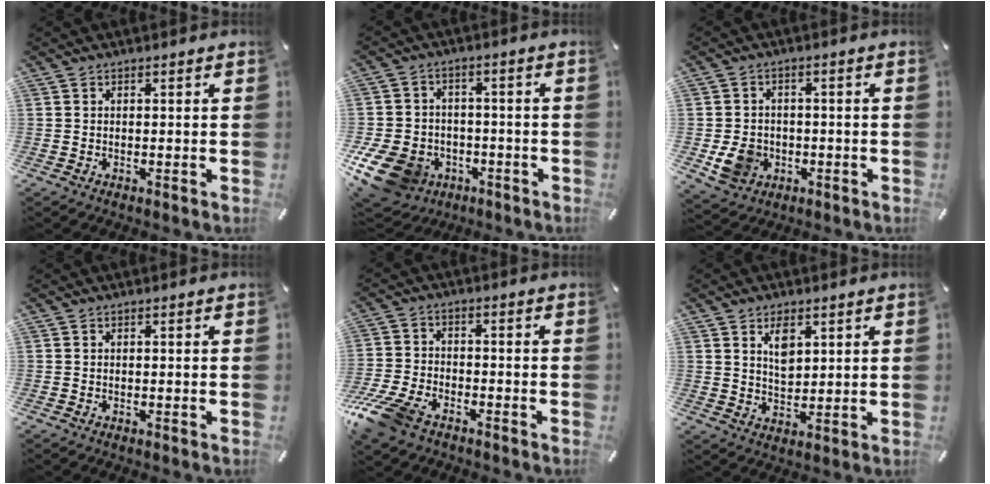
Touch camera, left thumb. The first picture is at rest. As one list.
[{"total": 12.2, "force": [-5.7, 9.3, 5.5], "torque": [-0.138, 0.033, -0.098]}, {"total": 7.5, "force": [-1.6, 6.6, 3.3], "torque": [-0.069, 0.008, -0.027]}, {"total": 0.0}, {"total": 9.9, "force": [-7.1, 5.0, 4.8], "torque": [-0.107, 0.029, -0.138]}, {"total": 5.5, "force": [2.7, 3.3, 3.4], "torque": [-0.053, -0.008, 0.044]}]